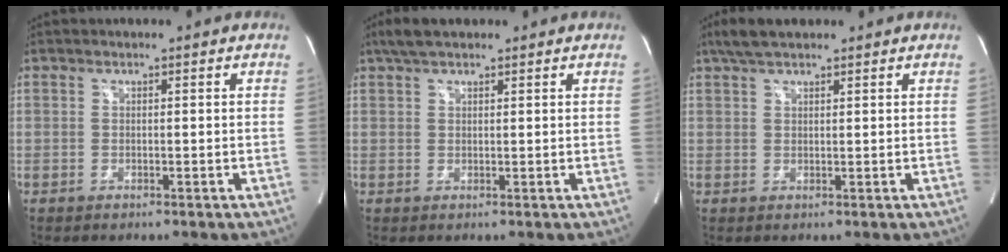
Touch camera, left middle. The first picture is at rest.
{"total": 4.1, "force": [3.1, 1.4, 2.3], "torque": [-0.050, 0.020, 0.058]}
{"total": 4.5, "force": [3.5, 1.3, 2.5], "torque": [-0.054, 0.020, 0.066]}